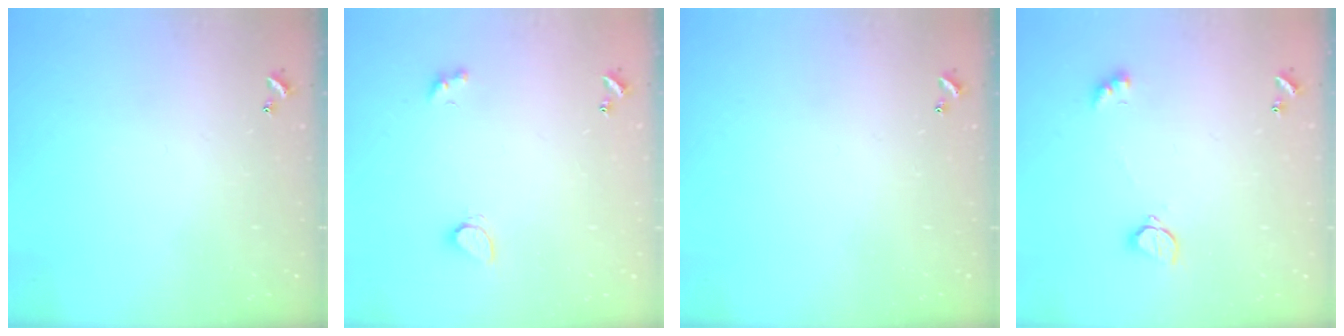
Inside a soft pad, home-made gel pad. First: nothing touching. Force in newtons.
{"total": 2.1, "press": 2.0, "slide": 0.4}
{"total": 0.0}
{"total": 2.4, "press": 2.3, "slide": 0.8}